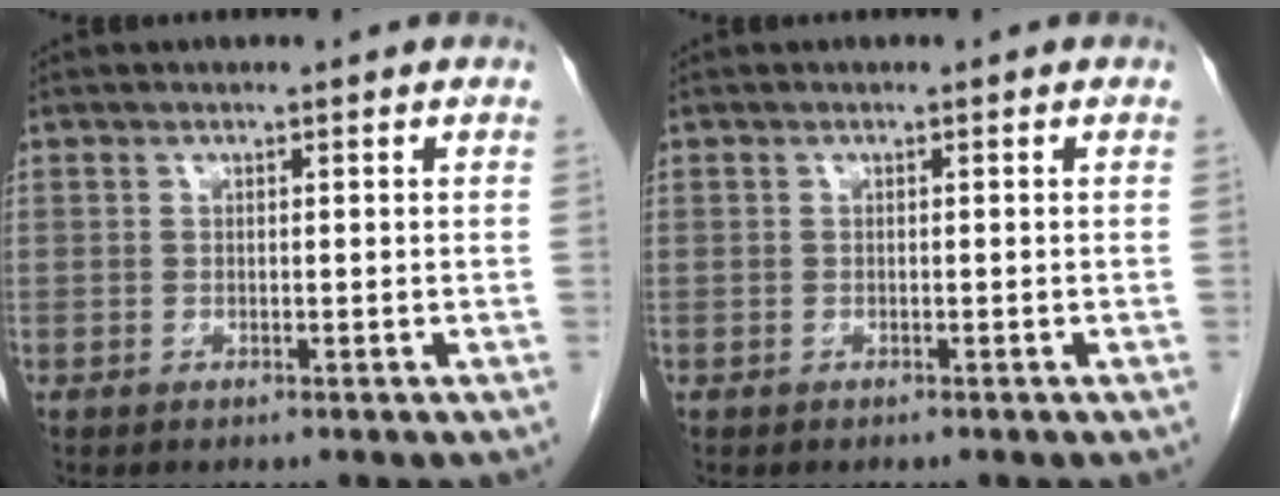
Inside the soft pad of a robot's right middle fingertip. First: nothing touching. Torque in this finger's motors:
{"motor_torque": [-0.23, -0.04, -0.05, 0.00]}